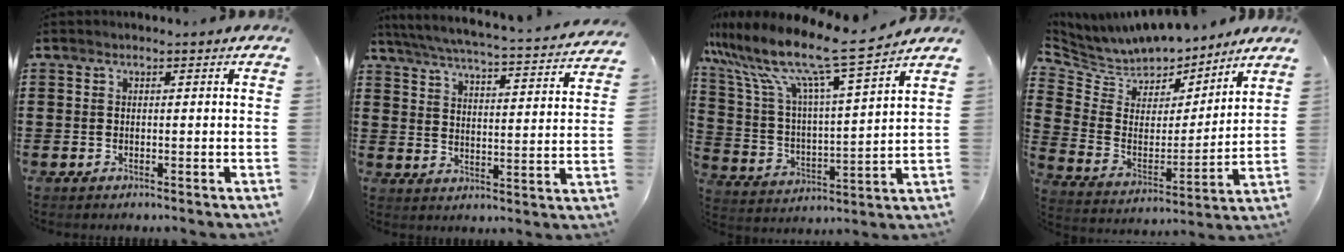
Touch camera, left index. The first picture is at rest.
{"total": 4.7, "force": [4.3, -0.4, 1.7], "torque": [-0.056, -0.036, 0.067]}
{"total": 11.7, "force": [9.7, 0.6, 6.6], "torque": [-0.167, -0.063, 0.161]}
{"total": 6.6, "force": [6.2, 2.3, -0.1], "torque": [-0.044, -0.049, 0.108]}